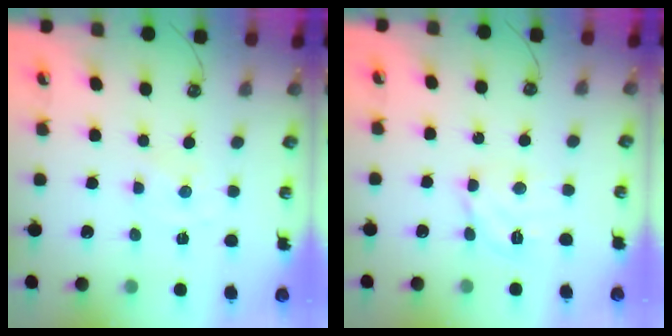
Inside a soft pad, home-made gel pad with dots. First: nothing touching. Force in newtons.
{"total": 10.2, "press": 10.1, "slide": 1.4}